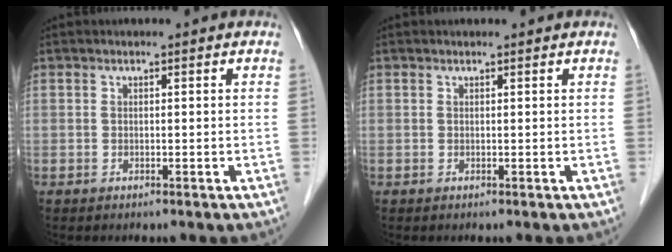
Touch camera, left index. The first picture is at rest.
{"total": 0.0}